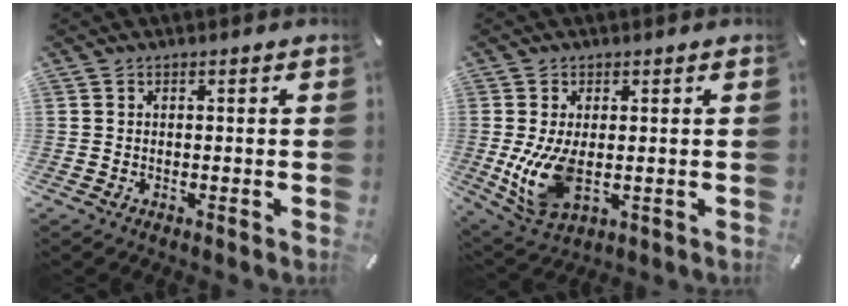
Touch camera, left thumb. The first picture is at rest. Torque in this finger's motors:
{"motor_torque": [0.68, 2.52, 1.42, -0.07, 0.54]}